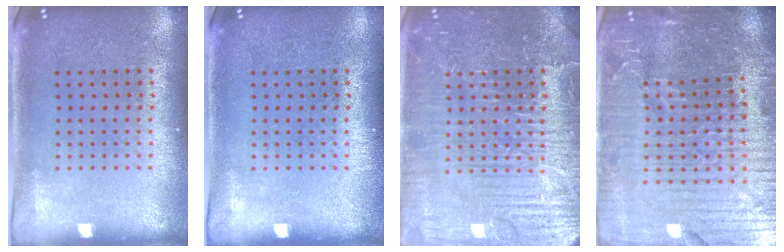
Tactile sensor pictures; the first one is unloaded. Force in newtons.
{"total": 0.0}
{"total": 4.9, "press": 4.9, "slide": 0.5}
{"total": 6.4, "press": 5.7, "slide": 3.0}